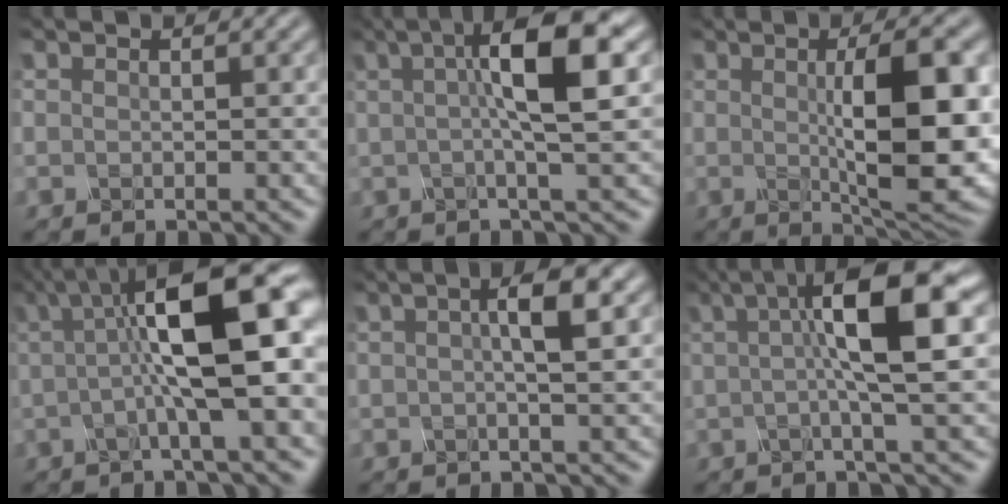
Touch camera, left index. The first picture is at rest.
{"total": 7.6, "force": [1.8, 1.3, 7.2], "torque": [-0.096, 0.016, 0.022]}
{"total": 10.8, "force": [0.4, 2.8, 10.4], "torque": [-0.136, -0.002, 0.010]}
{"total": 10.6, "force": [1.3, 2.4, 10.3], "torque": [-0.155, 0.009, 0.018]}
{"total": 3.9, "force": [0.8, 0.7, 3.7], "torque": [-0.051, 0.011, 0.008]}
{"total": 8.8, "force": [1.9, 1.4, 8.5], "torque": [-0.114, 0.019, 0.025]}